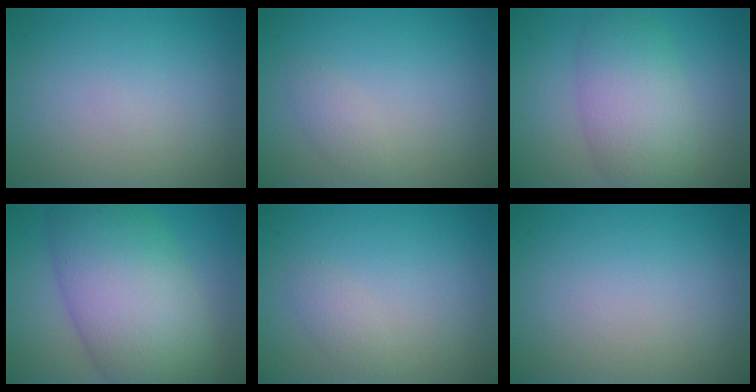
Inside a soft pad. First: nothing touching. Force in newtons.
{"total": 1.1, "press": 1.1, "slide": 0.0}
{"total": 6.1, "press": 6.1, "slide": 0.1}
{"total": 11.6, "press": 11.6, "slide": 0.4}
{"total": 1.1, "press": 1.1, "slide": 0.0}
{"total": 0.0}